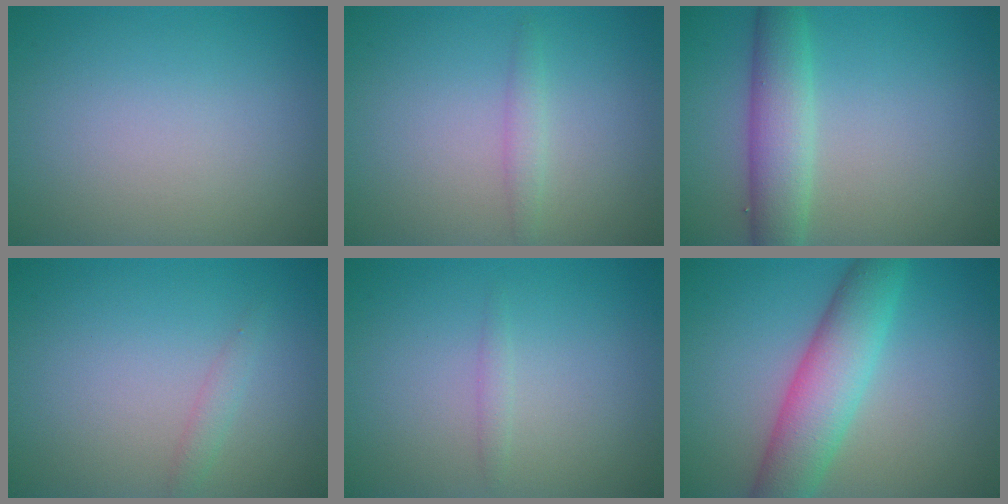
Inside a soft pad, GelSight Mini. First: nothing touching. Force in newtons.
{"total": 1.3, "press": 1.3, "slide": 0.0}
{"total": 4.5, "press": 4.5, "slide": 0.1}
{"total": 1.1, "press": 1.1, "slide": 0.1}
{"total": 0.7, "press": 0.7, "slide": 0.0}
{"total": 6.4, "press": 6.4, "slide": 0.2}